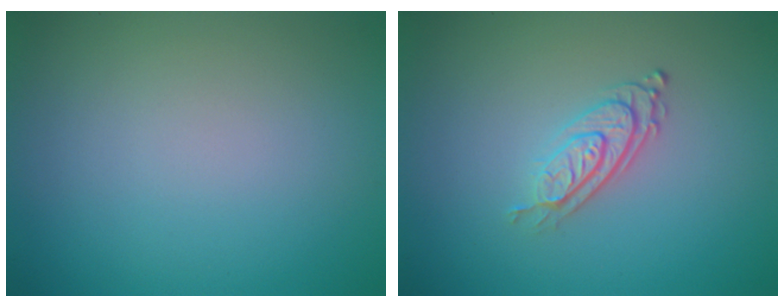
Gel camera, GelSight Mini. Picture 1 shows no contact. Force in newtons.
{"total": 2.8, "press": 2.0, "slide": 1.9}